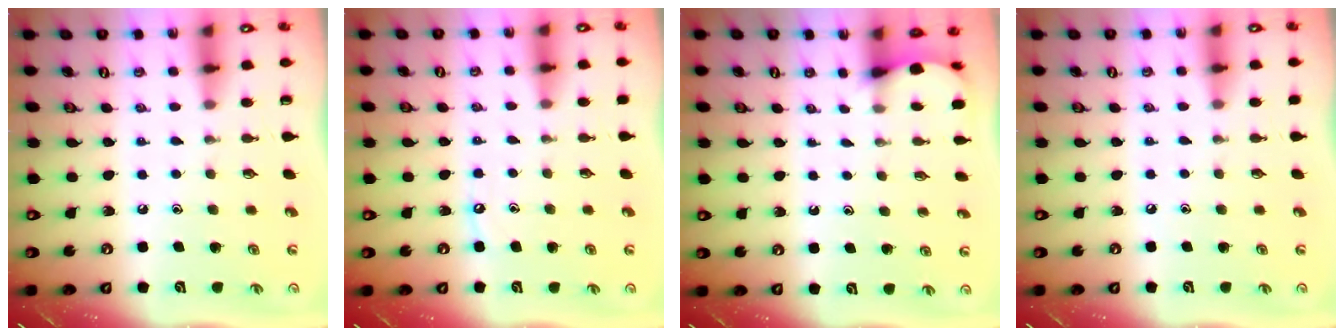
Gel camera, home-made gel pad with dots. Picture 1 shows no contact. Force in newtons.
{"total": 2.6, "press": 2.6, "slide": 0.4}
{"total": 2.8, "press": 2.8, "slide": 0.3}
{"total": 0.0}